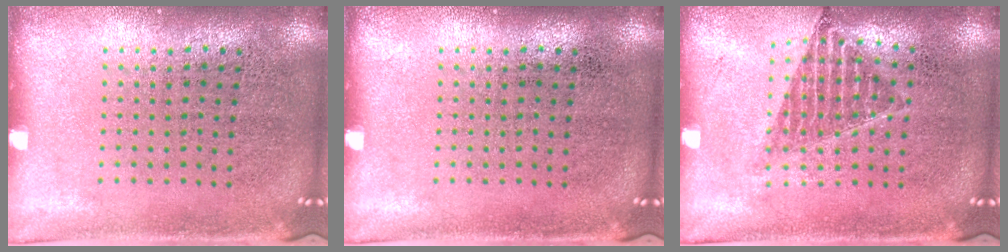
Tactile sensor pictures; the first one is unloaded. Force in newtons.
{"total": 0.0}
{"total": 0.9, "press": 0.8, "slide": 0.3}